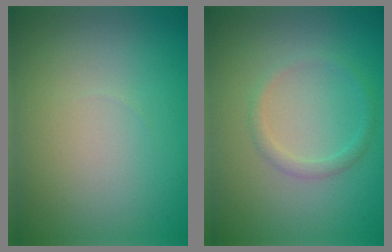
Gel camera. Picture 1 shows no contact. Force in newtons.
{"total": 1.3, "press": 1.3, "slide": 0.1}